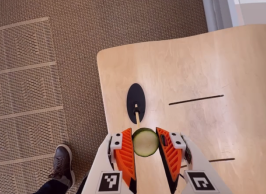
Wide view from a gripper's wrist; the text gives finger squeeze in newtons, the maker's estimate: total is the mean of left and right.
{"total": 10.3, "left": 10.3, "right": 10.2}